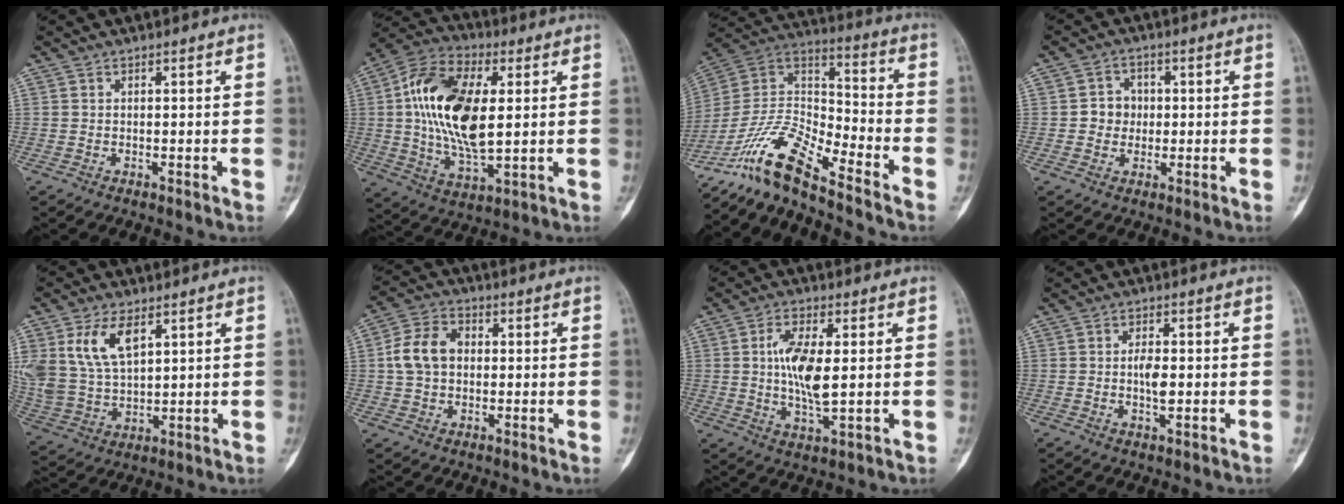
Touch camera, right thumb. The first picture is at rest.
{"total": 19.3, "force": [2.5, 9.6, 16.5], "torque": [-0.313, -0.001, 0.042]}
{"total": 13.8, "force": [-11.6, 2.6, 7.0], "torque": [-0.144, 0.088, -0.227]}
{"total": 4.5, "force": [0.0, 4.1, 1.7], "torque": [0.000, 0.009, -0.005]}
{"total": 12.9, "force": [5.6, 7.2, 9.1], "torque": [-0.179, -0.014, 0.125]}
{"total": 8.7, "force": [0.6, 6.4, 5.8], "torque": [-0.100, 0.020, 0.004]}
{"total": 9.4, "force": [0.7, 3.4, 8.7], "torque": [-0.173, -0.011, 0.013]}
{"total": 3.7, "force": [-0.4, 1.6, 3.3], "torque": [-0.057, -0.001, -0.008]}